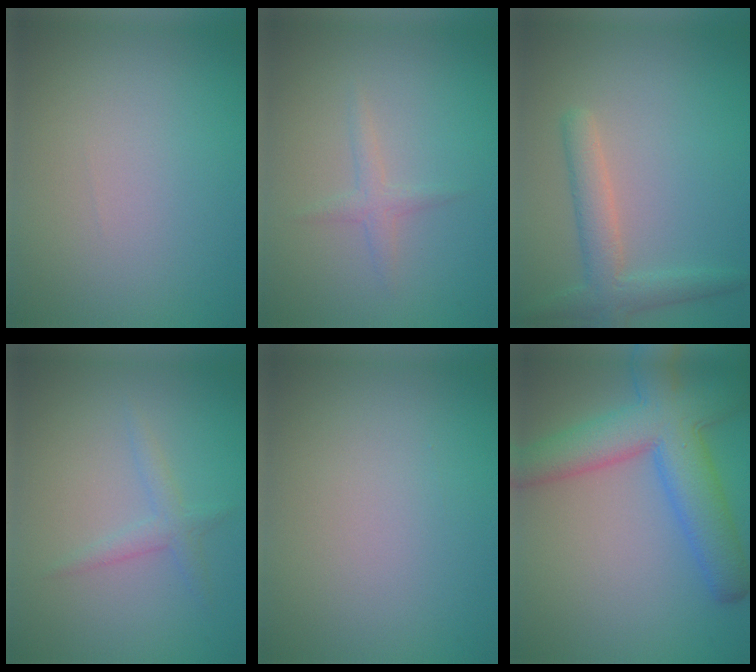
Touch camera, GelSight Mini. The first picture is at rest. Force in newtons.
{"total": 1.3, "press": 1.3, "slide": 0.0}
{"total": 3.3, "press": 3.3, "slide": 0.1}
{"total": 1.7, "press": 1.7, "slide": 0.0}
{"total": 0.0}
{"total": 8.7, "press": 8.7, "slide": 0.3}